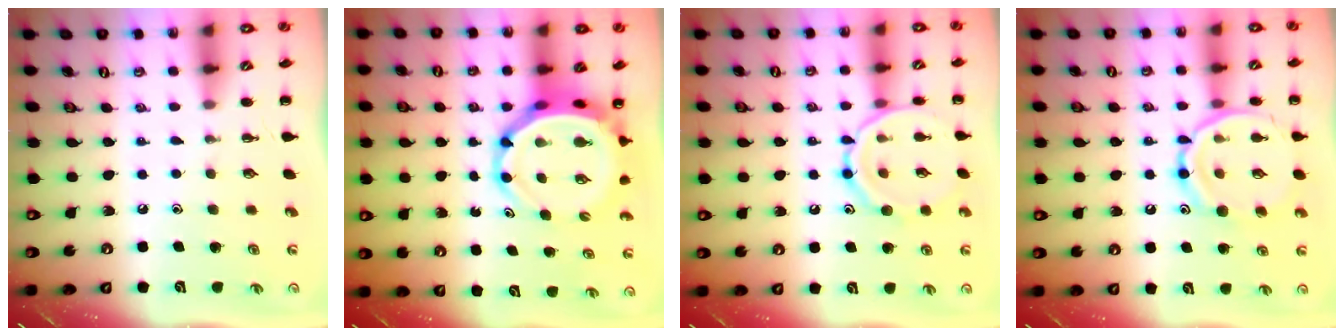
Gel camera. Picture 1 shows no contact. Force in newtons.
{"total": 6.8, "press": 6.5, "slide": 1.9}
{"total": 13.5, "press": 13.5, "slide": 0.4}
{"total": 16.0, "press": 15.9, "slide": 1.3}